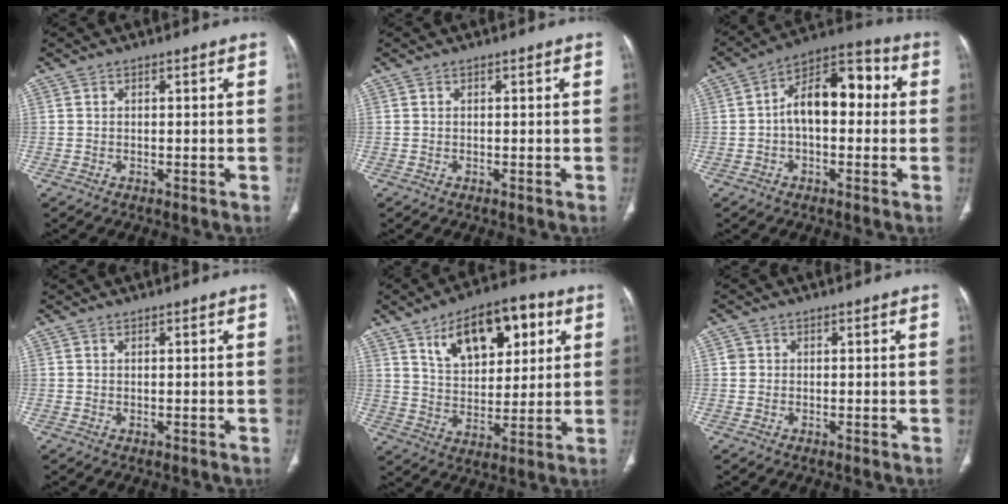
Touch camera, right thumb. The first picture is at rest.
{"total": 0.0}
{"total": 13.2, "force": [0.7, 7.5, 10.8], "torque": [-0.145, 0.045, -0.003]}
{"total": 0.0}
{"total": 16.6, "force": [7.4, 8.7, 12.1], "torque": [-0.143, -0.015, 0.124]}
{"total": 1.4, "force": [0.2, 1.3, 0.3], "torque": [0.003, 0.003, 0.003]}